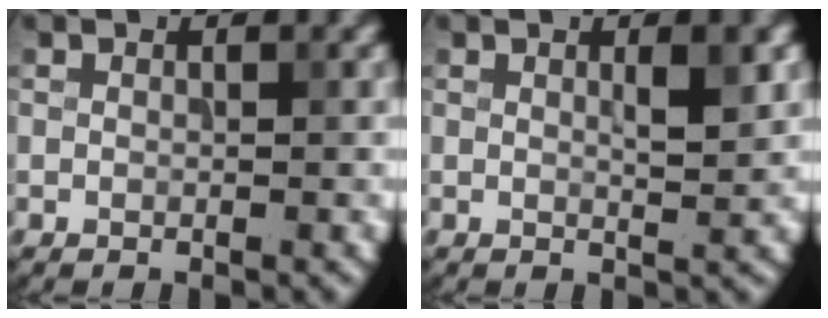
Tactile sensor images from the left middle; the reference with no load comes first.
{"total": 2.2, "force": [0.7, 0.4, 2.0], "torque": [-0.029, -0.001, 0.012]}